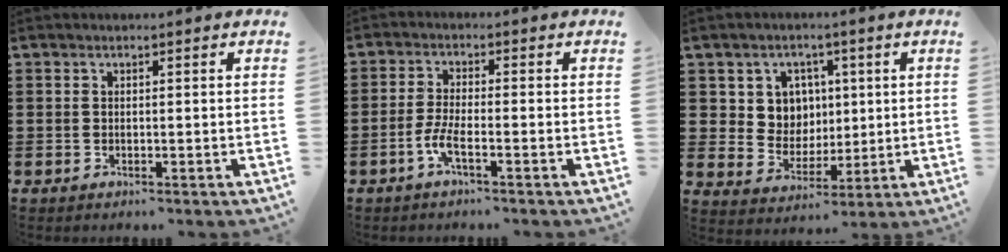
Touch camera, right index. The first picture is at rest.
{"total": 3.8, "force": [-2.0, 0.5, 3.2], "torque": [-0.075, -0.007, -0.042]}
{"total": 6.5, "force": [2.3, 5.9, 1.7], "torque": [-0.057, 0.006, 0.042]}